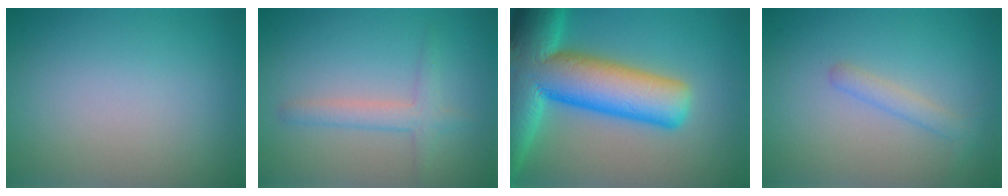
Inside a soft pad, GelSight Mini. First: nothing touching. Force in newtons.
{"total": 2.4, "press": 2.4, "slide": 0.0}
{"total": 15.6, "press": 15.6, "slide": 0.7}
{"total": 1.6, "press": 1.6, "slide": 0.0}